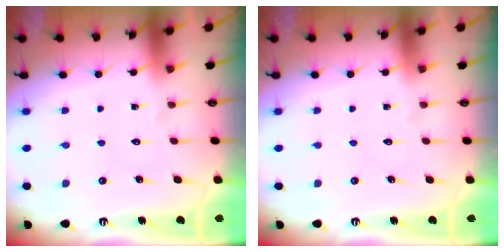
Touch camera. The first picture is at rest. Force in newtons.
{"total": 0.0}